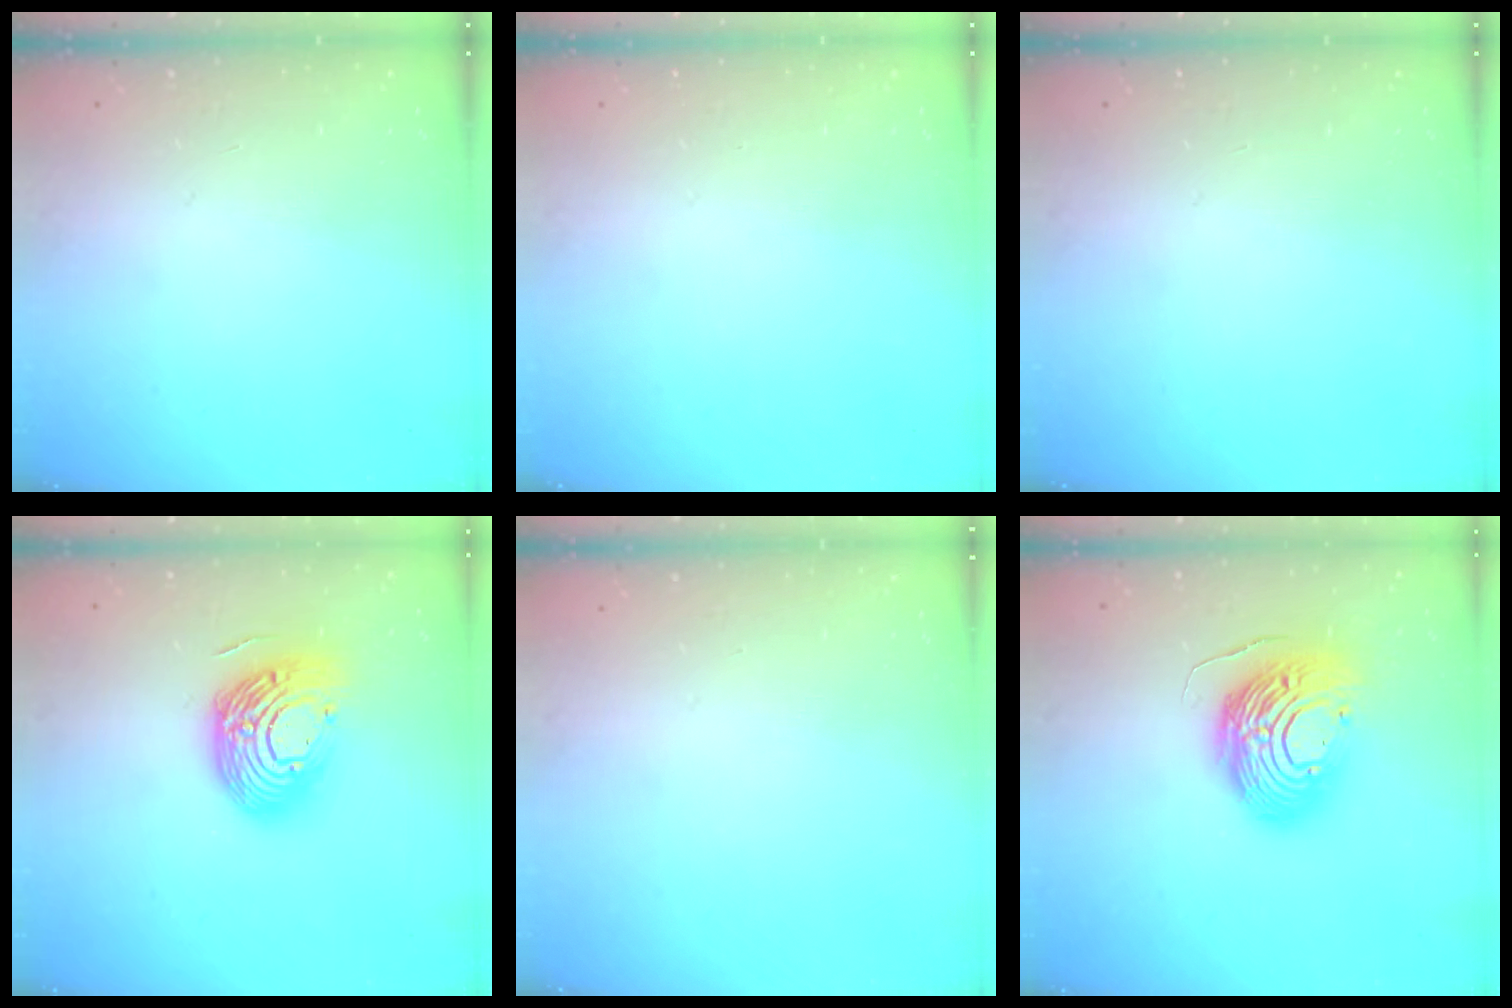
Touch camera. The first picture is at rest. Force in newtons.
{"total": 0.0}
{"total": 0.0}
{"total": 17.9, "press": 17.9, "slide": 1.2}
{"total": 0.0}
{"total": 17.4, "press": 17.3, "slide": 1.8}